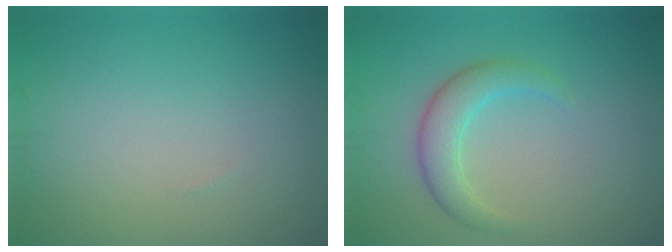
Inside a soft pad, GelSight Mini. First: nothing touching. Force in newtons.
{"total": 3.0, "press": 3.0, "slide": 0.1}